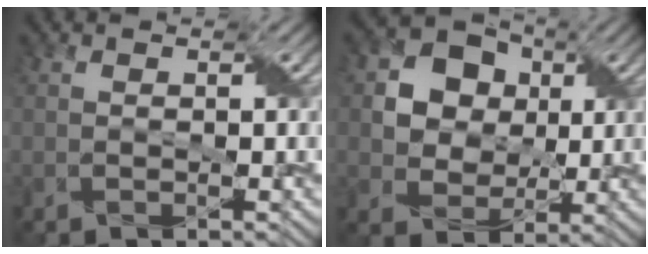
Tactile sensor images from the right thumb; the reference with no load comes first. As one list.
[{"total": 9.5, "force": [2.5, 7.9, 4.6], "torque": [-0.121, 0.014, 0.033]}]